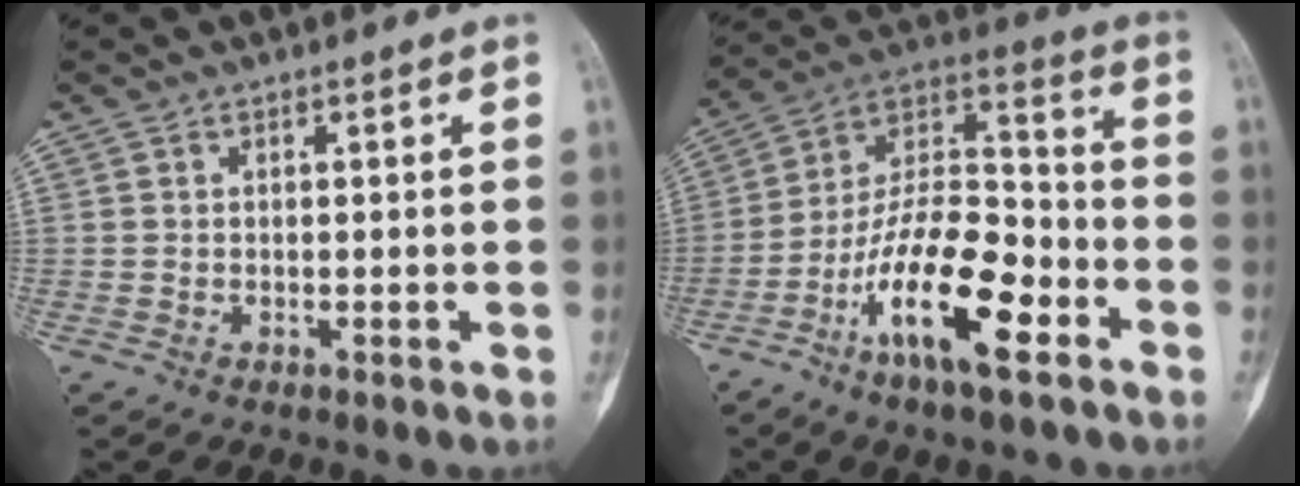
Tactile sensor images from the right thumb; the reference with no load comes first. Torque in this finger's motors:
{"motor_torque": [0.17, 0.90, 1.74, -1.02, 0.16]}